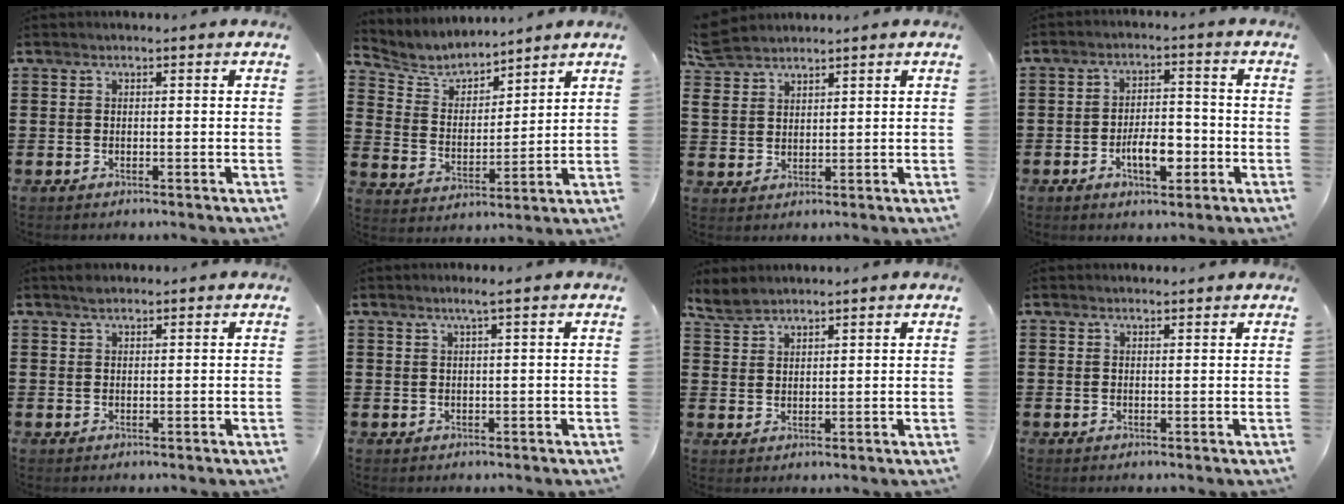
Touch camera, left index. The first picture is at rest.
{"total": 5.0, "force": [4.8, 1.4, 0.5], "torque": [-0.041, -0.026, 0.080]}
{"total": 4.2, "force": [3.7, 1.8, 0.6], "torque": [-0.027, -0.003, 0.072]}
{"total": 6.1, "force": [-2.3, 2.9, 4.9], "torque": [-0.080, 0.006, -0.043]}
{"total": 1.2, "force": [1.0, 0.4, 0.5], "torque": [-0.011, 0.001, 0.020]}
{"total": 1.3, "force": [0.8, -0.1, 1.0], "torque": [-0.020, 0.000, 0.014]}
{"total": 3.1, "force": [3.0, 0.8, 0.6], "torque": [-0.021, -0.002, 0.056]}
{"total": 1.0, "force": [1.0, 0.2, -0.1], "torque": [-0.002, 0.001, 0.020]}